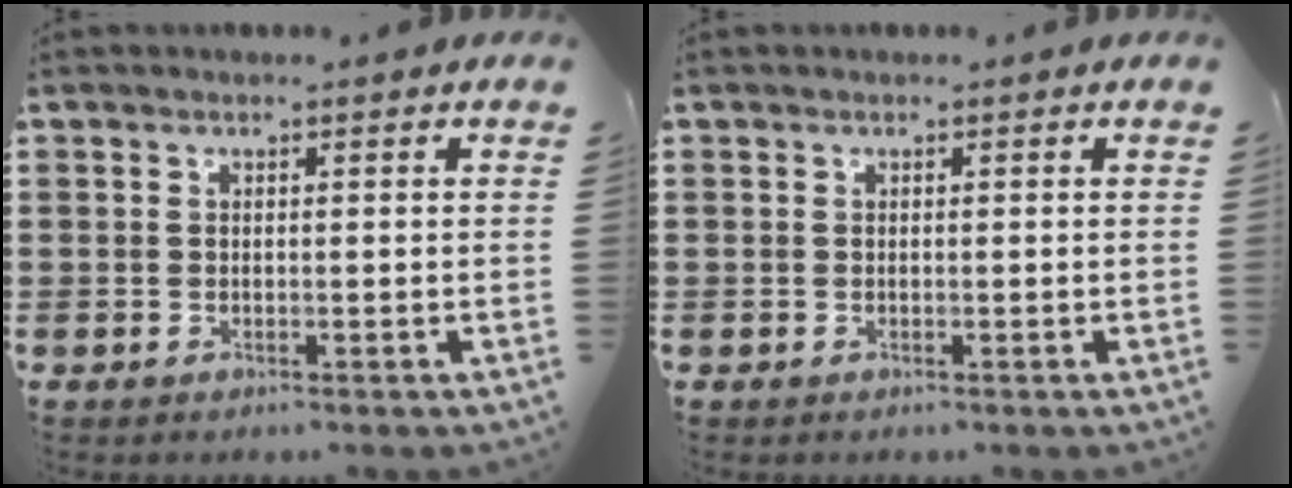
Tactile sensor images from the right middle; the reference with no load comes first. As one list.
[{"total": 0.0}]